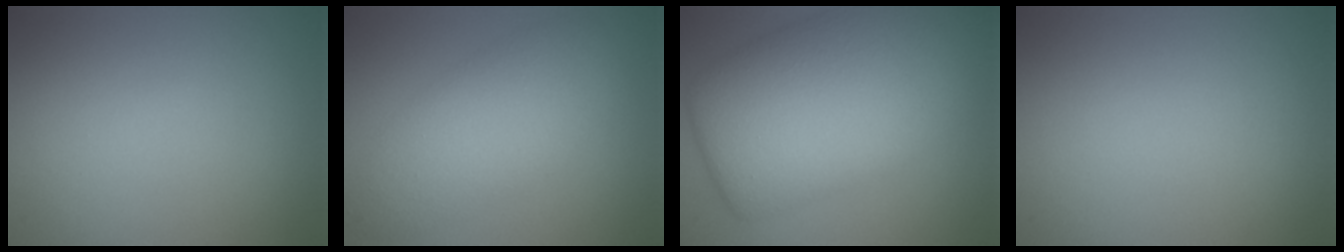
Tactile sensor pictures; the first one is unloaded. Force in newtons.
{"total": 5.3, "press": 5.3, "slide": 0.1}
{"total": 12.2, "press": 12.1, "slide": 0.7}
{"total": 0.0}